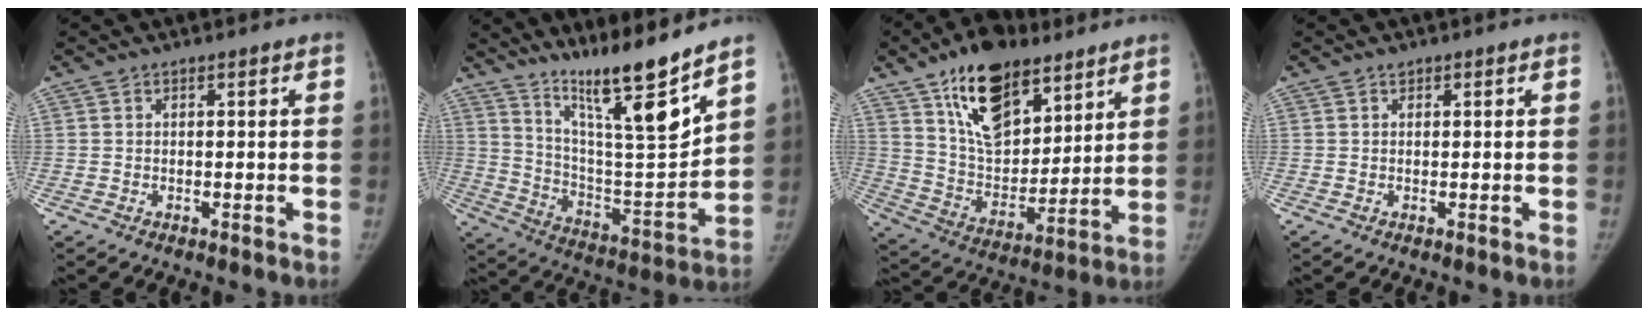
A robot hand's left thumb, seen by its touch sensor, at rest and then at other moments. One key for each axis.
{"total": 18.0, "fx": 13.7, "fy": 0.9, "fz": 11.6, "tx": -0.159, "ty": -0.098, "tz": 0.245}
{"total": 20.2, "fx": 12.0, "fy": 10.7, "fz": 12.3, "tx": -0.162, "ty": -0.055, "tz": 0.214}
{"total": 0.6, "fx": 0.5, "fy": 0.3, "fz": 0.1, "tx": 0.000, "ty": -0.002, "tz": 0.008}